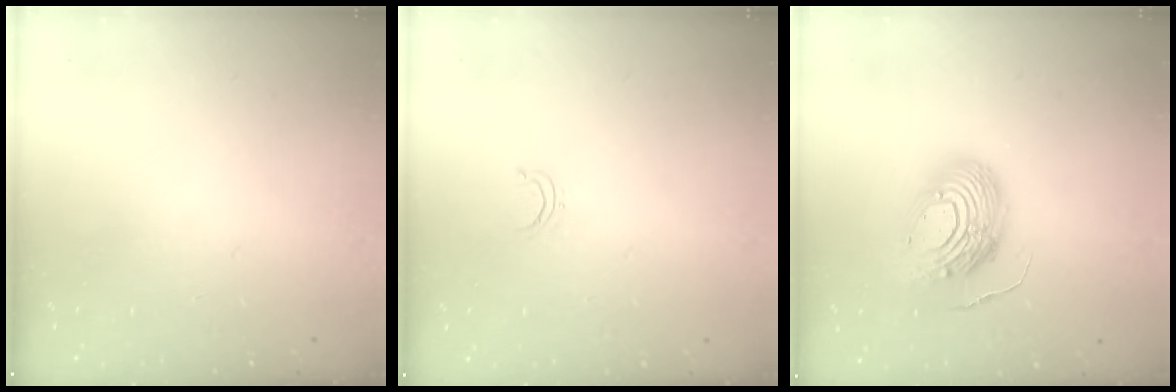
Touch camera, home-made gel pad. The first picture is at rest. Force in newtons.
{"total": 2.8, "press": 2.8, "slide": 0.2}
{"total": 14.1, "press": 13.9, "slide": 2.6}